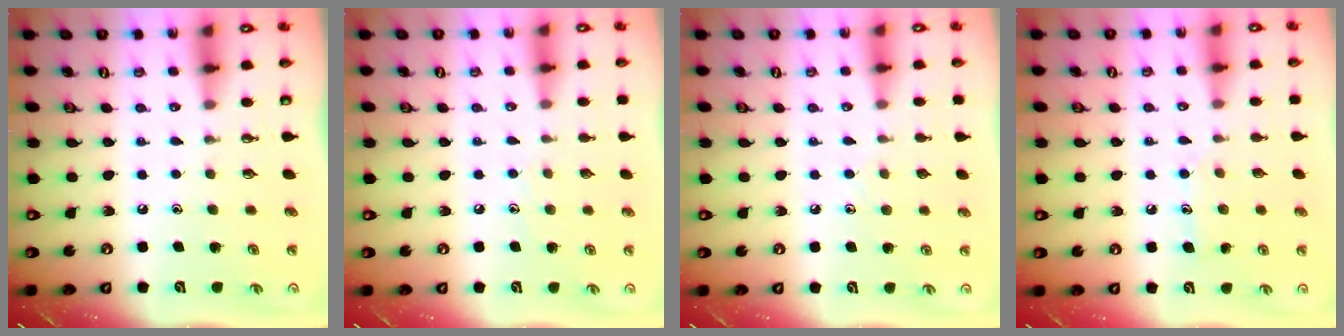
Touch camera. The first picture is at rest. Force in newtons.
{"total": 4.5, "press": 4.5, "slide": 0.5}
{"total": 5.1, "press": 5.0, "slide": 0.6}
{"total": 6.8, "press": 6.8, "slide": 0.2}